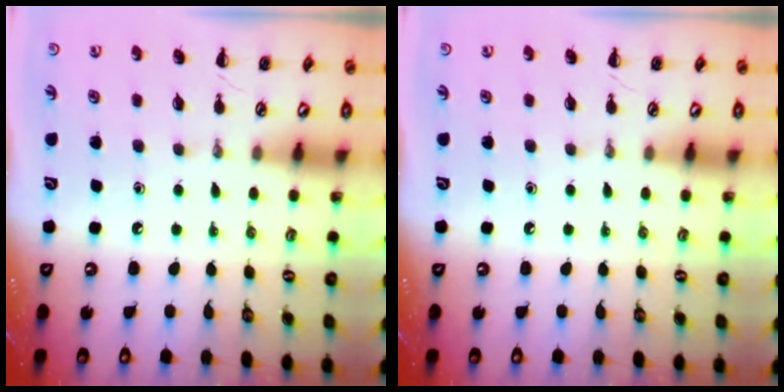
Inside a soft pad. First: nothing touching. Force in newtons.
{"total": 0.0}